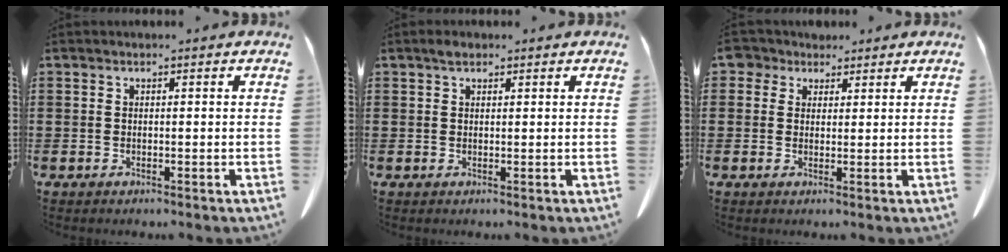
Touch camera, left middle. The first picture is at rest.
{"total": 1.3, "force": [0.8, 0.7, 0.7], "torque": [-0.009, 0.002, 0.013]}
{"total": 3.3, "force": [2.2, 2.3, 0.8], "torque": [-0.021, 0.010, 0.040]}